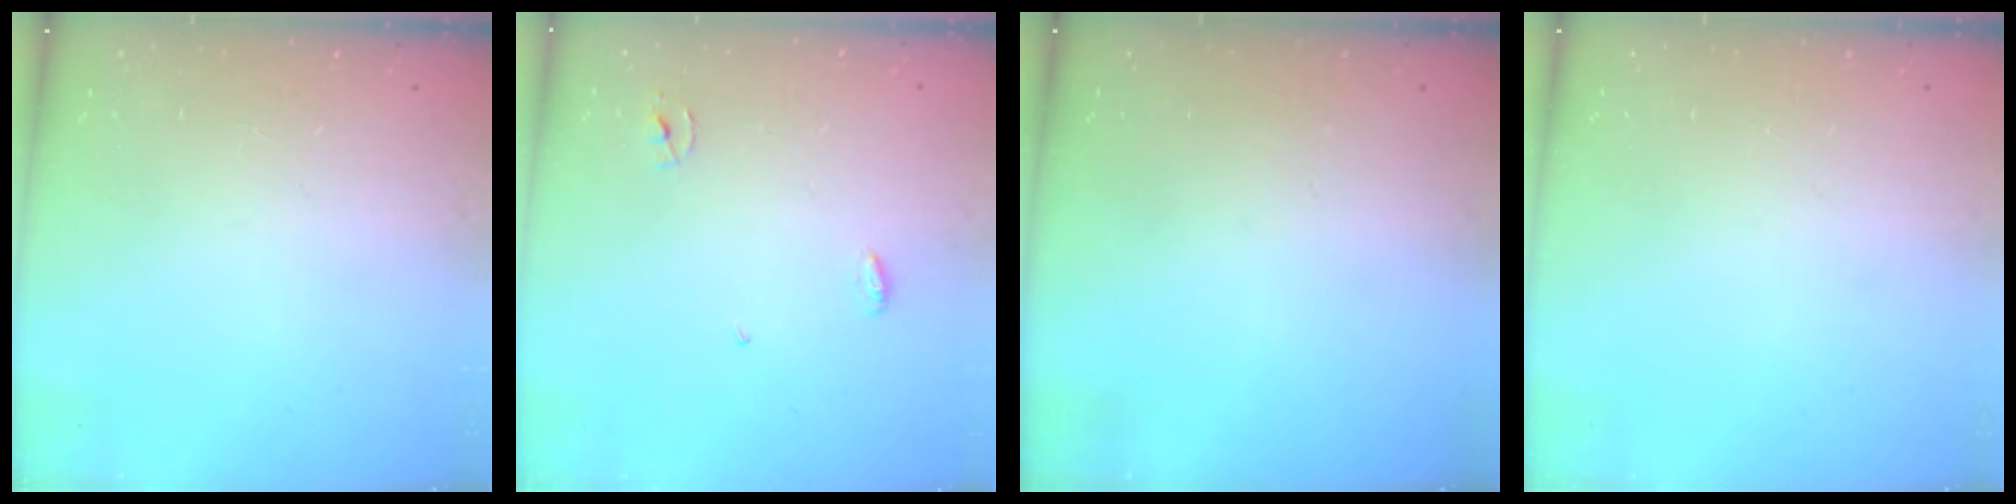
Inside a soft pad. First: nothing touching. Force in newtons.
{"total": 3.3, "press": 3.3, "slide": 0.3}
{"total": 0.0}
{"total": 0.0}